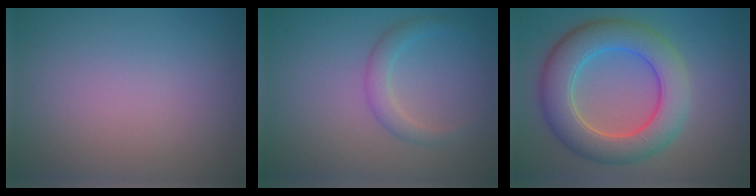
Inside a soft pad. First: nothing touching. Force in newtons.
{"total": 1.9, "press": 1.9, "slide": 0.1}
{"total": 7.6, "press": 7.6, "slide": 0.6}